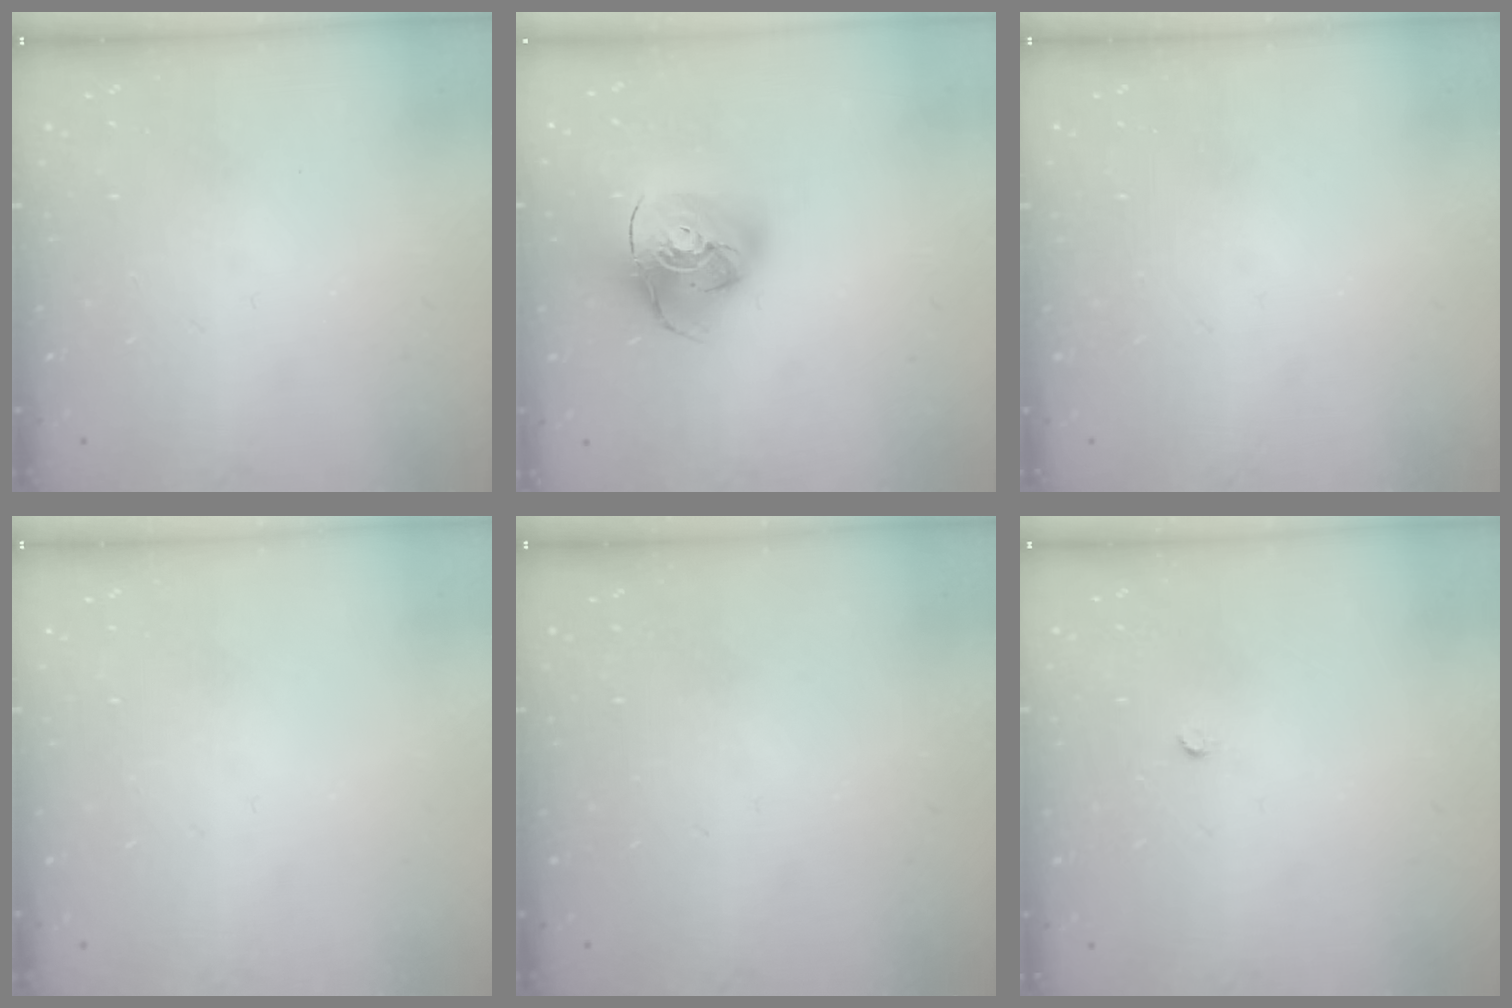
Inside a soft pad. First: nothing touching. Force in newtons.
{"total": 15.2, "press": 15.1, "slide": 1.9}
{"total": 0.0}
{"total": 0.0}
{"total": 0.0}
{"total": 2.2, "press": 2.2, "slide": 0.3}